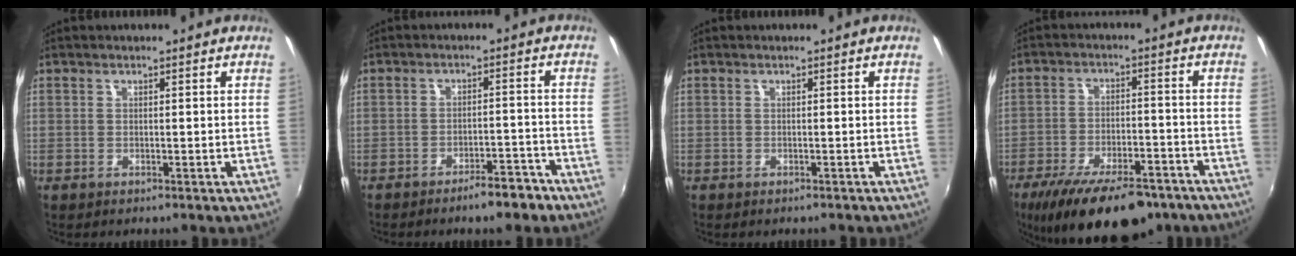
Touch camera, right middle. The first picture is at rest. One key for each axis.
{"total": 5.5, "fx": -4.4, "fy": 1.3, "fz": 3.0, "tx": -0.051, "ty": 0.012, "tz": -0.054}
{"total": 0.6, "fx": -0.6, "fy": 0.1, "fz": 0.2, "tx": -0.005, "ty": -0.001, "tz": -0.007}
{"total": 19.6, "fx": -14.4, "fy": 7.2, "fz": 11.2, "tx": -0.211, "ty": -0.031, "tz": -0.207}